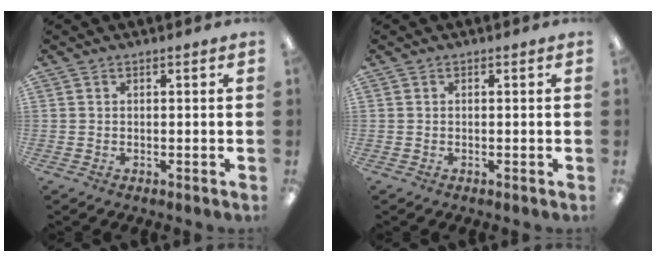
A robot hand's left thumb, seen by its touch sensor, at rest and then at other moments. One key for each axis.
{"total": 0.0}